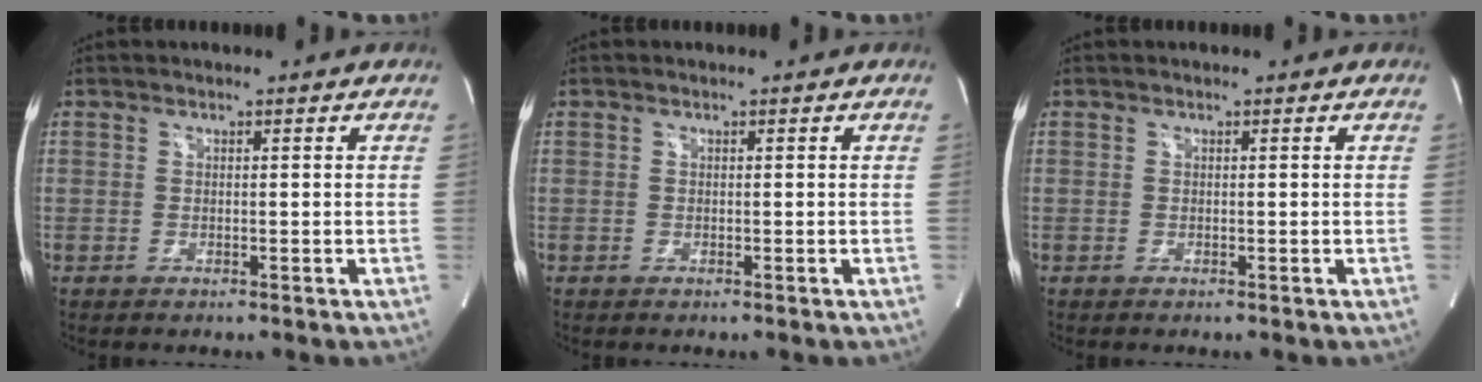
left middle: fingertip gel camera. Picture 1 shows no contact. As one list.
[{"total": 0.0}, {"total": 0.0}]